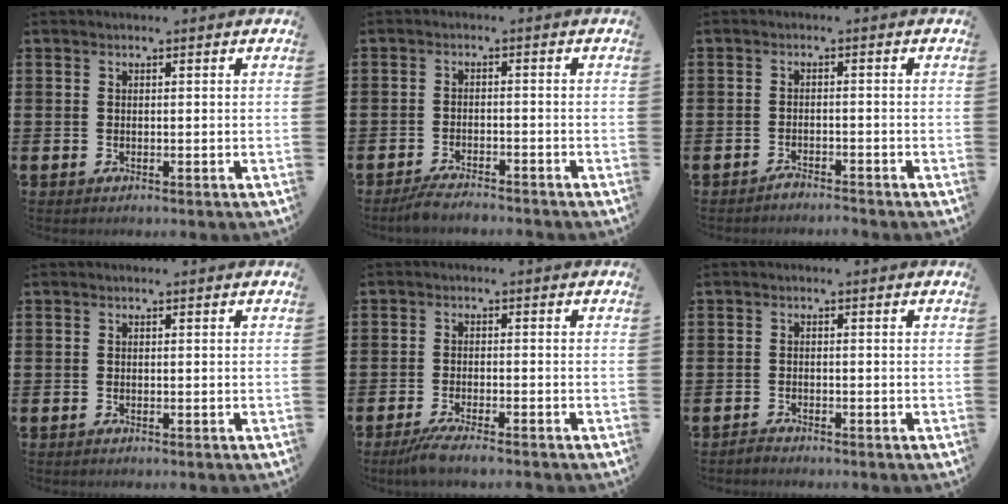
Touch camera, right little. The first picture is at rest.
{"total": 2.4, "force": [-2.3, 0.1, 0.6], "torque": [-0.011, 0.007, -0.047]}
{"total": 1.6, "force": [-1.6, 0.0, 0.0], "torque": [-0.004, 0.003, -0.032]}
{"total": 0.0}
{"total": 2.9, "force": [-2.3, -0.1, 1.7], "torque": [-0.026, -0.003, -0.041]}
{"total": 0.9, "force": [-0.9, 0.1, 0.0], "torque": [-0.003, 0.000, -0.019]}